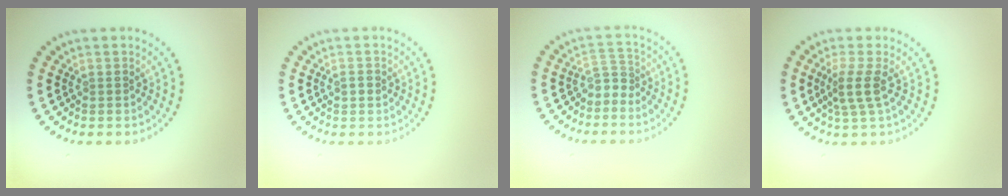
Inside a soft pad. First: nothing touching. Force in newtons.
{"total": 0.9, "press": 0.9, "slide": 0.2}
{"total": 1.7, "press": 1.2, "slide": 1.3}
{"total": 2.5, "press": 2.0, "slide": 1.6}